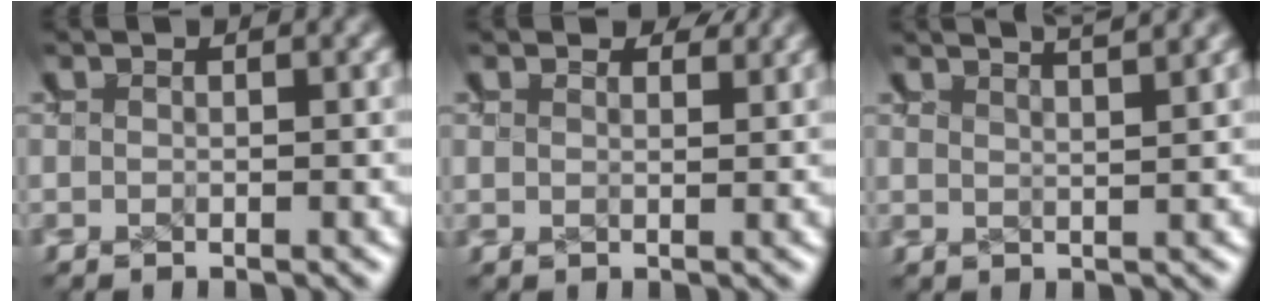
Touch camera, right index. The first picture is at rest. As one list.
[{"total": 1.4, "force": [1.4, -0.2, 0.0], "torque": [-0.001, -0.003, 0.025]}, {"total": 3.4, "force": [3.2, -0.4, 1.1], "torque": [-0.010, 0.006, 0.055]}]